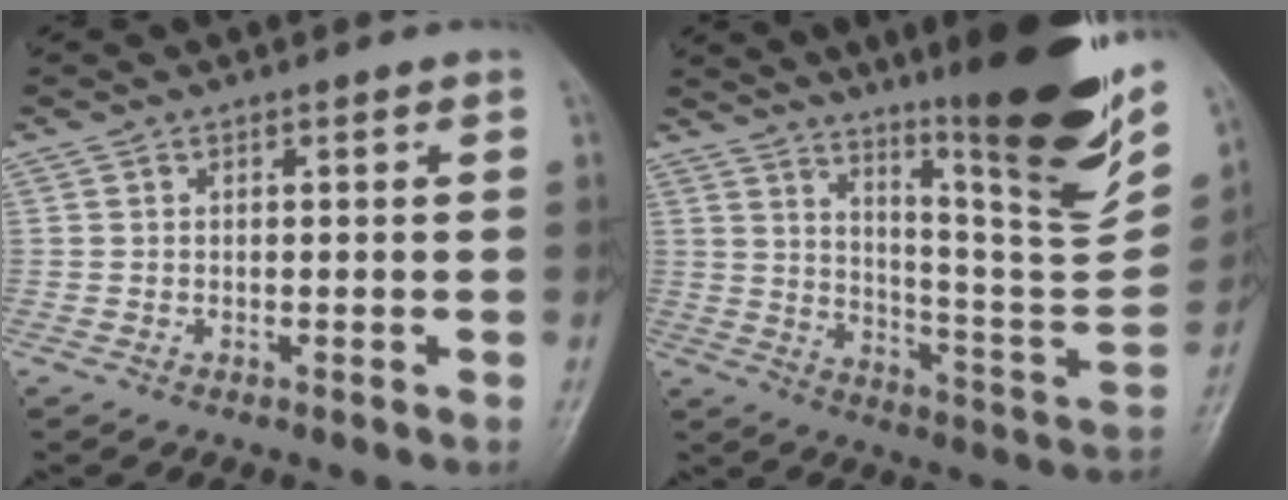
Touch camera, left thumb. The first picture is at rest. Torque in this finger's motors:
{"motor_torque": [3.17, 0.83, 1.69, -1.08, 0.38]}